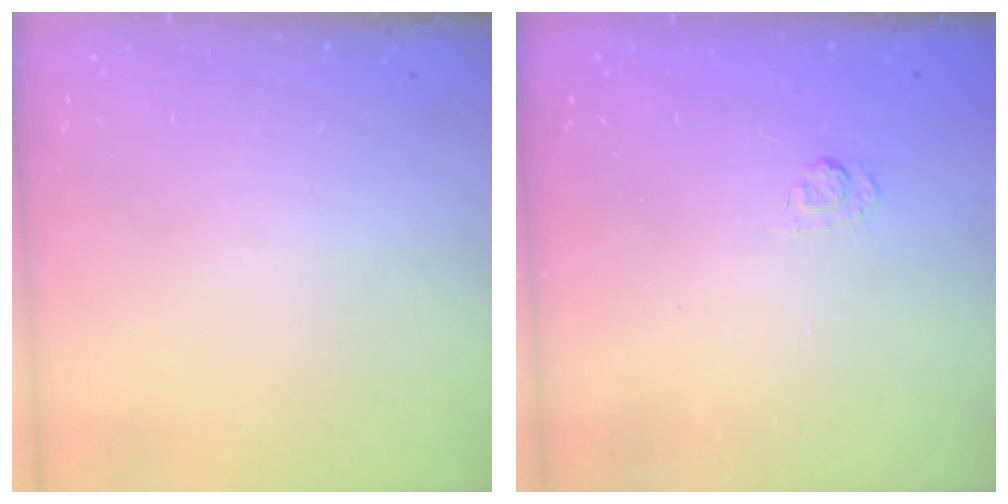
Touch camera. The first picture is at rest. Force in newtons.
{"total": 2.7, "press": 2.3, "slide": 1.5}